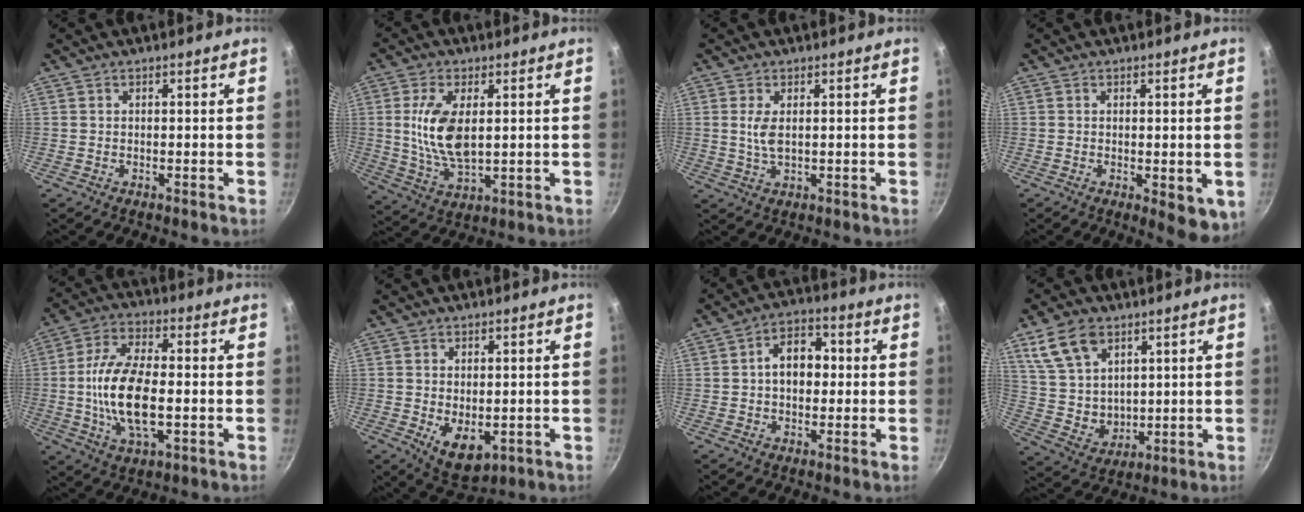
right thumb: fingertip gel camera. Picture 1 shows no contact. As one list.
[{"total": 11.0, "force": [1.4, 5.4, 9.5], "torque": [-0.182, -0.008, 0.033]}, {"total": 3.5, "force": [0.5, 1.6, 3.1], "torque": [-0.061, -0.004, 0.012]}, {"total": 6.0, "force": [-1.2, 2.2, 5.4], "torque": [-0.060, -0.009, -0.011]}, {"total": 15.1, "force": [-1.6, 6.9, 13.3], "torque": [-0.256, 0.013, -0.039]}, {"total": 7.4, "force": [-1.2, 4.5, 5.8], "torque": [-0.082, -0.017, -0.002]}, {"total": 7.9, "force": [0.4, 5.6, 5.5], "torque": [-0.048, 0.021, -0.003]}, {"total": 12.5, "force": [6.1, 8.5, 6.9], "torque": [-0.102, -0.025, 0.135]}]